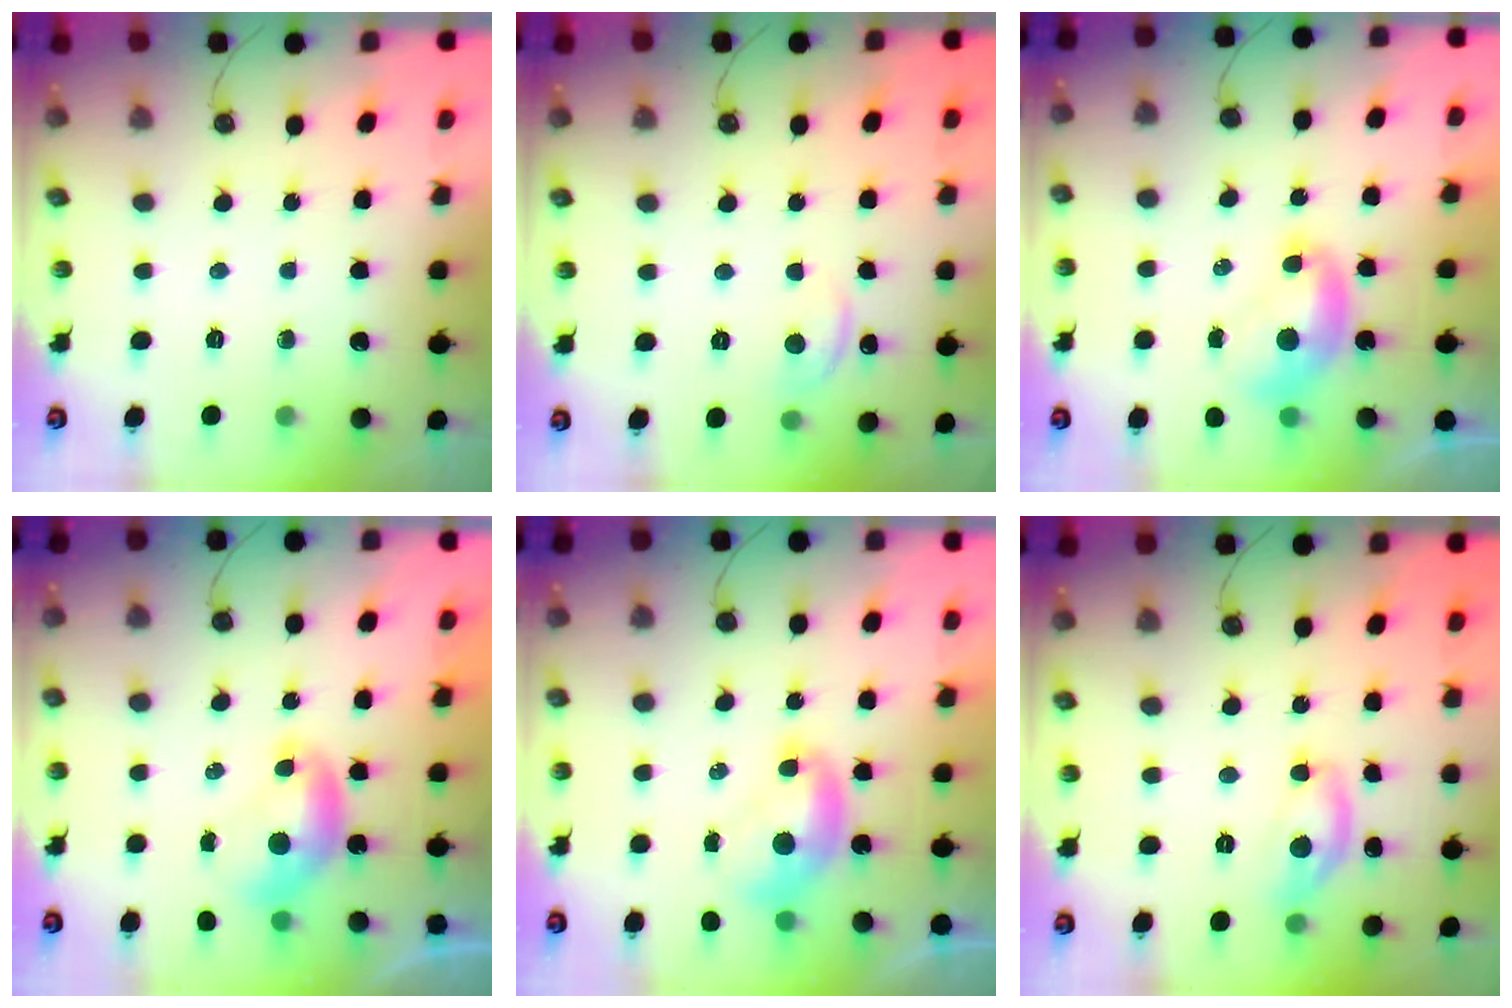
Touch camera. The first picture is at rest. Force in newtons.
{"total": 2.4, "press": 2.3, "slide": 0.8}
{"total": 1.4, "press": 1.4, "slide": 0.2}
{"total": 0.0}
{"total": 1.4, "press": 1.4, "slide": 0.2}
{"total": 7.2, "press": 7.2, "slide": 0.4}